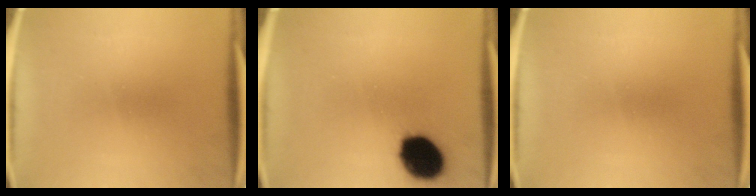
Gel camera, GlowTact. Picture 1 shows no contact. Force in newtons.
{"total": 13.8}
{"total": 0.0}